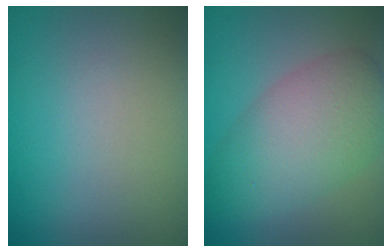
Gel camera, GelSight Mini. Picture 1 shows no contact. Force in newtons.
{"total": 6.3, "press": 6.3, "slide": 0.3}